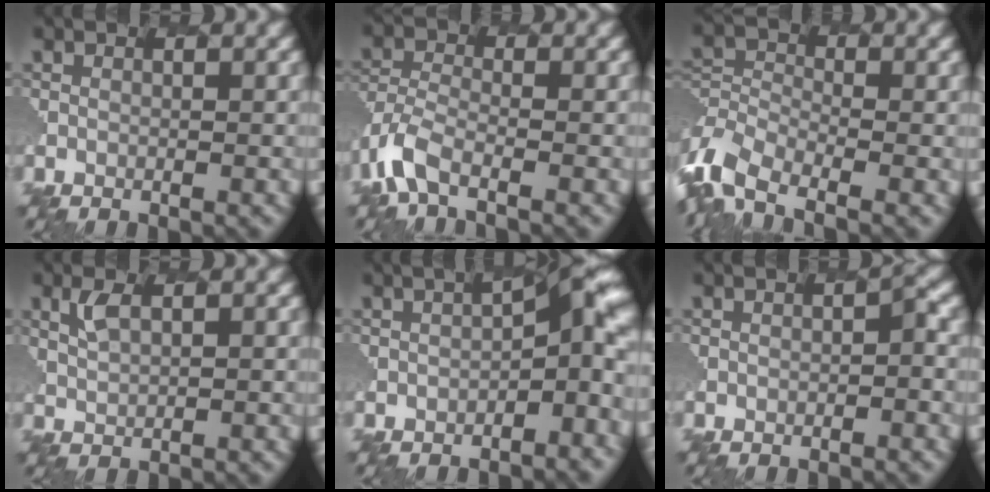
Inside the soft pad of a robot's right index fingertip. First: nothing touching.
{"total": 4.8, "force": [-3.9, 1.7, 2.3], "torque": [-0.068, -0.002, -0.086]}
{"total": 5.6, "force": [-4.3, 2.8, 2.2], "torque": [-0.059, 0.000, -0.093]}
{"total": 1.4, "force": [1.1, 0.5, 0.7], "torque": [-0.037, 0.004, 0.021]}
{"total": 8.1, "force": [-0.8, 3.0, 7.4], "torque": [-0.089, 0.012, -0.015]}
{"total": 1.0, "force": [-0.4, 0.0, 1.0], "torque": [-0.021, 0.007, -0.006]}